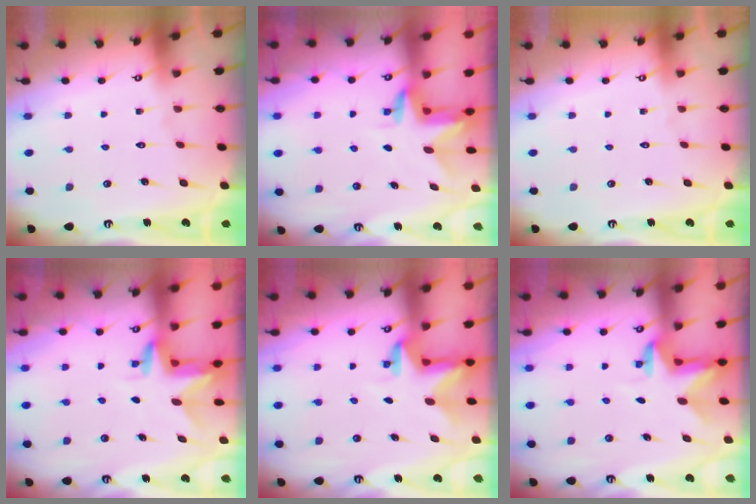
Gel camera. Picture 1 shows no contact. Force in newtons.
{"total": 3.1, "press": 3.1, "slide": 0.2}
{"total": 0.0}
{"total": 3.2, "press": 3.2, "slide": 0.2}
{"total": 2.7, "press": 2.7, "slide": 0.3}
{"total": 2.9, "press": 2.9, "slide": 0.1}